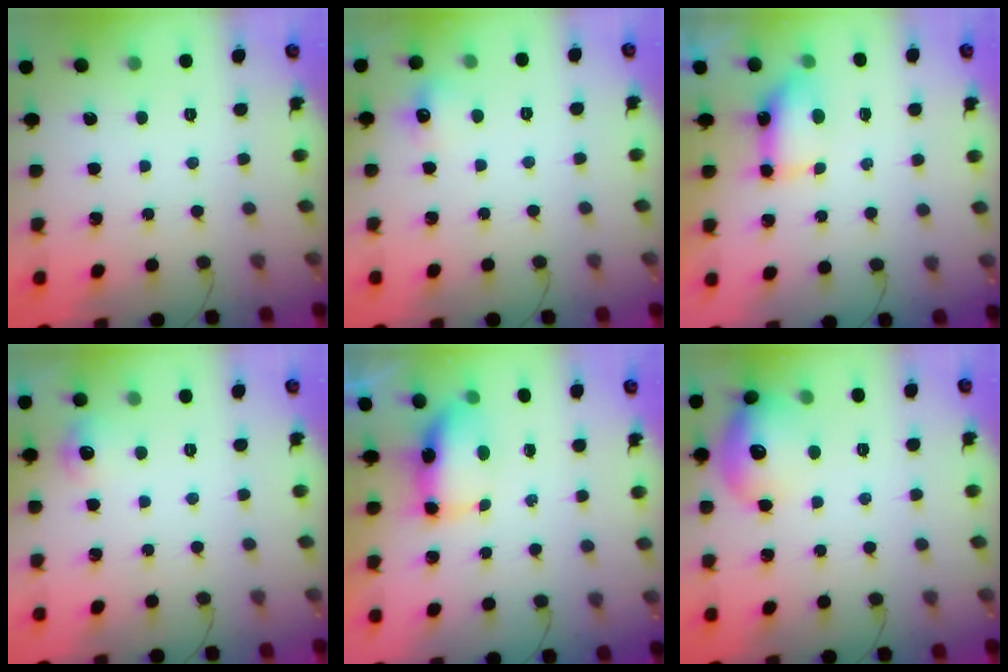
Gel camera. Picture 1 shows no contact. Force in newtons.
{"total": 6.2, "press": 5.9, "slide": 2.0}
{"total": 5.8, "press": 5.8, "slide": 0.7}
{"total": 6.4, "press": 6.3, "slide": 1.5}
{"total": 7.4, "press": 7.3, "slide": 1.1}
{"total": 15.3, "press": 15.3, "slide": 1.4}